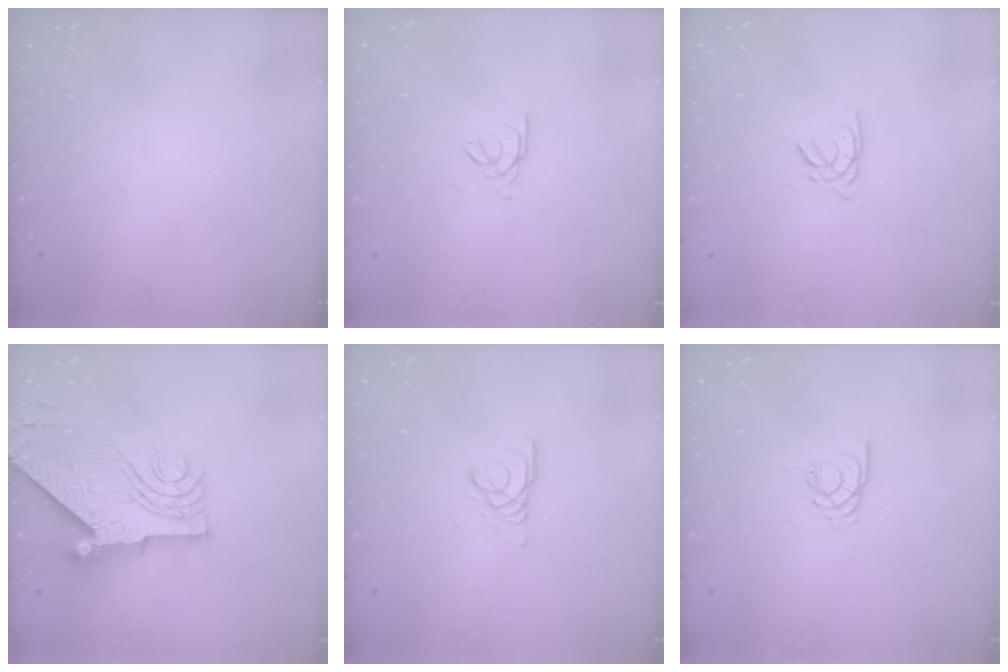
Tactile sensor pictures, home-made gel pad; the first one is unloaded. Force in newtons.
{"total": 2.5, "press": 2.5, "slide": 0.5}
{"total": 2.2, "press": 2.2, "slide": 0.0}
{"total": 11.9, "press": 11.9, "slide": 1.2}
{"total": 3.4, "press": 3.4, "slide": 0.3}
{"total": 2.8, "press": 2.8, "slide": 0.3}